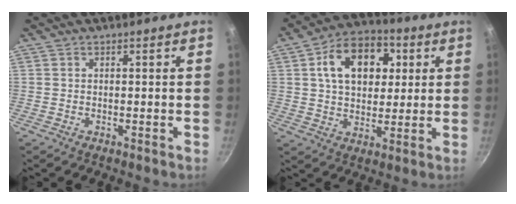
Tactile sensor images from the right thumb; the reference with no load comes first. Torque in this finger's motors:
{"motor_torque": [0.03, 3.09, 1.21, -0.26, 0.08]}